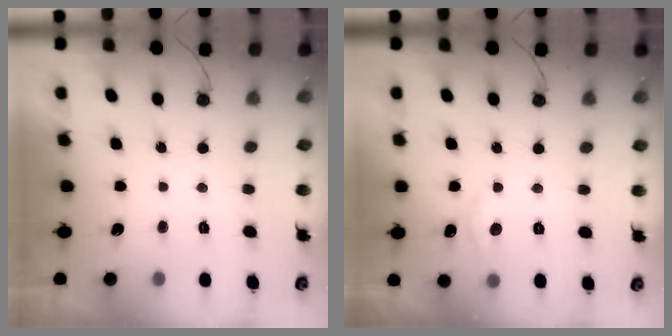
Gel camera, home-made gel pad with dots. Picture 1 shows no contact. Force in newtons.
{"total": 4.0, "press": 4.0, "slide": 0.5}